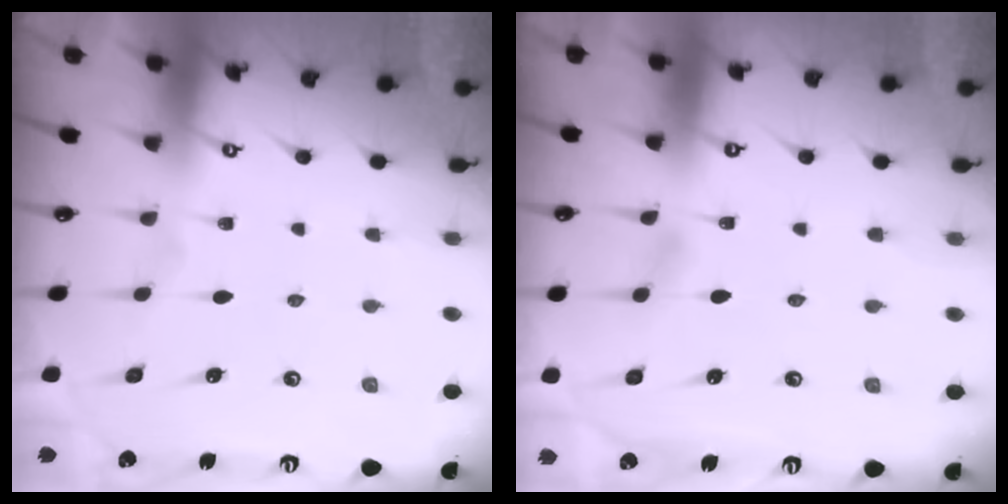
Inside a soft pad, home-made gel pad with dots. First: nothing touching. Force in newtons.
{"total": 2.3, "press": 2.3, "slide": 0.3}